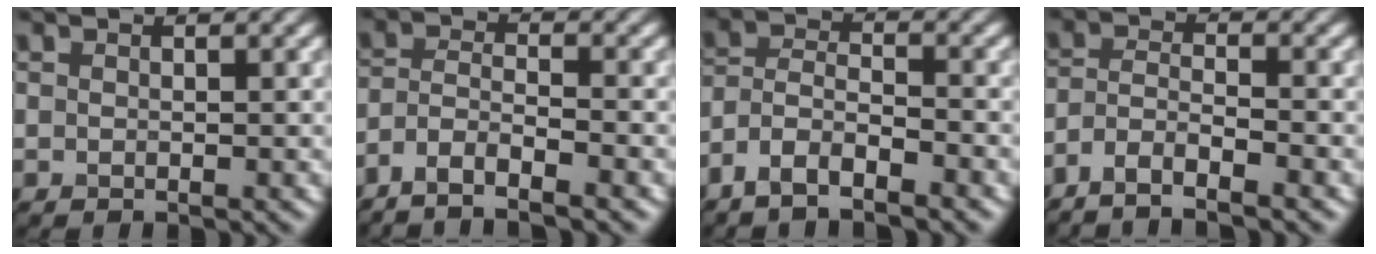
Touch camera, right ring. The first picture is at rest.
{"total": 4.5, "force": [-3.5, 0.8, 2.6], "torque": [-0.050, -0.002, -0.072]}
{"total": 4.4, "force": [-3.4, 1.3, 2.5], "torque": [-0.047, 0.000, -0.073]}
{"total": 4.2, "force": [-3.4, 0.8, 2.4], "torque": [-0.046, -0.002, -0.070]}